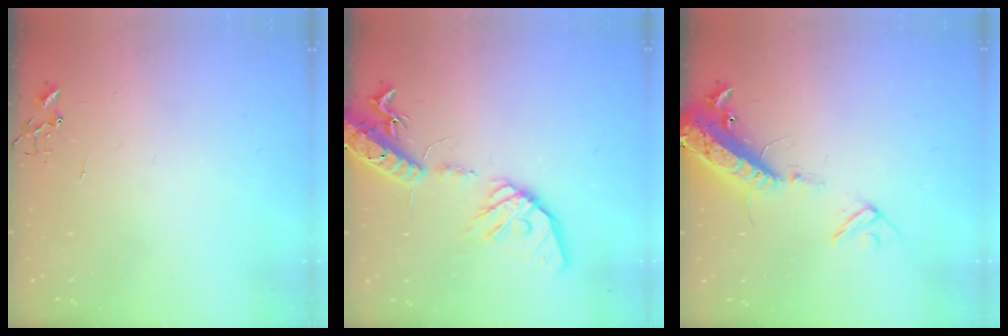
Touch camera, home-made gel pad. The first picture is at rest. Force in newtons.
{"total": 18.6, "press": 18.2, "slide": 3.5}
{"total": 16.4, "press": 16.1, "slide": 3.1}